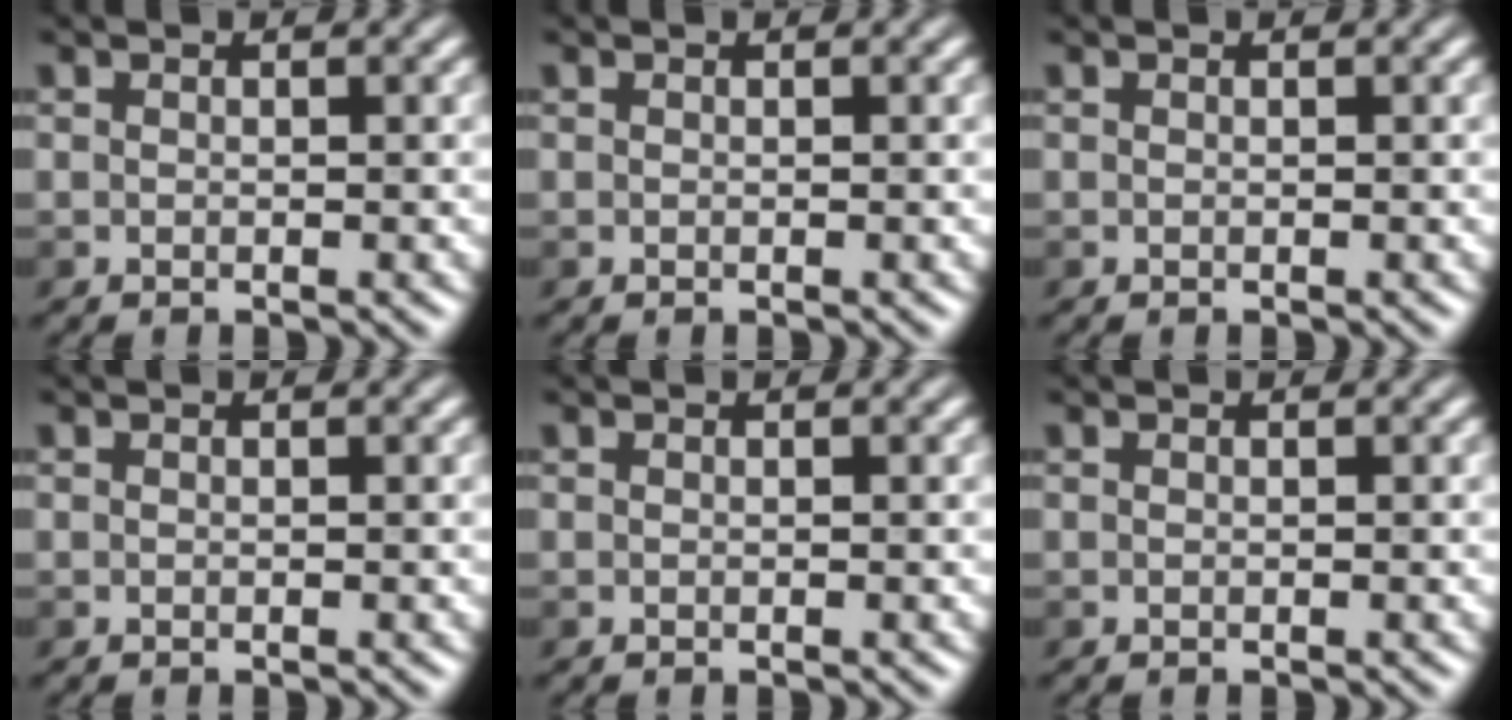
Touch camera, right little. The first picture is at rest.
{"total": 0.0}
{"total": 0.0}
{"total": 0.0}
{"total": 0.0}
{"total": 0.0}